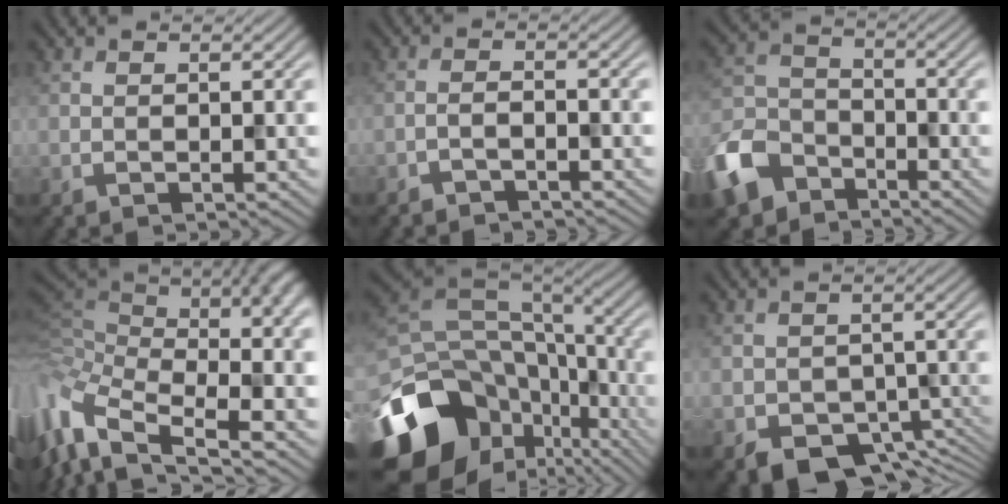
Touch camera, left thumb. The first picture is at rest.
{"total": 1.7, "force": [-1.6, 0.3, 0.6], "torque": [0.002, 0.006, -0.036]}
{"total": 9.0, "force": [-6.5, 5.2, 3.5], "torque": [-0.089, -0.014, -0.146]}
{"total": 14.5, "force": [-2.5, 7.8, 12.0], "torque": [-0.290, -0.020, -0.015]}
{"total": 20.5, "force": [-9.2, 15.4, 10.0], "torque": [-0.243, -0.042, -0.110]}
{"total": 6.2, "force": [-4.0, 4.1, 2.4], "torque": [-0.020, -0.030, -0.050]}